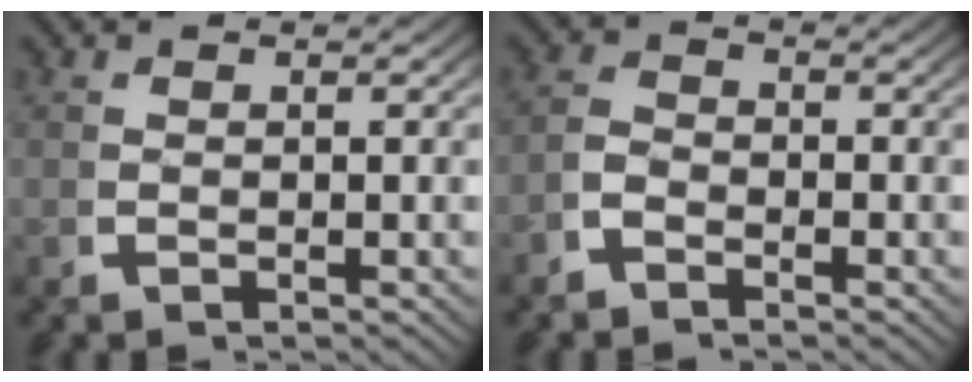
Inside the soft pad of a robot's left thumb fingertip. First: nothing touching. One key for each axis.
{"total": 1.7, "fx": -1.2, "fy": 1.1, "fz": 0.5, "tx": -0.007, "ty": -0.006, "tz": -0.027}